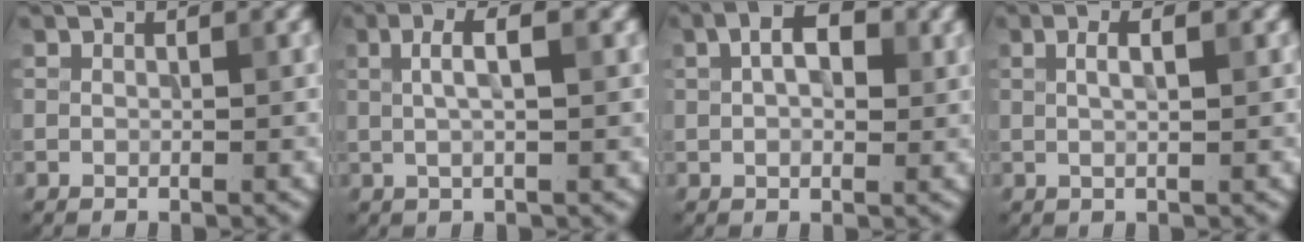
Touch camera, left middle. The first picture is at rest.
{"total": 3.3, "force": [0.7, 0.8, 3.1], "torque": [-0.053, 0.008, 0.011]}
{"total": 4.8, "force": [1.3, 2.6, 3.7], "torque": [-0.051, 0.008, 0.011]}
{"total": 2.4, "force": [0.7, 0.8, 2.2], "torque": [-0.025, -0.003, 0.002]}